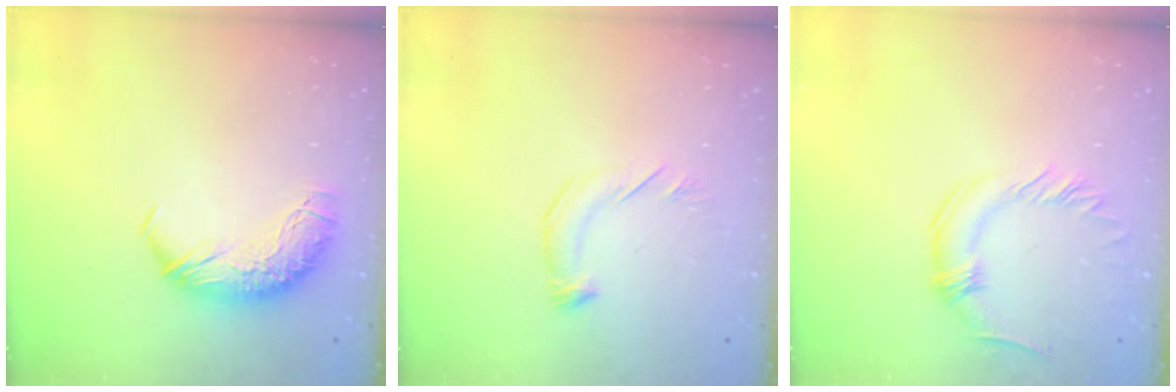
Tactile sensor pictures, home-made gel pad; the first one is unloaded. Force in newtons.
{"total": 4.6, "press": 4.6, "slide": 0.5}
{"total": 0.0}